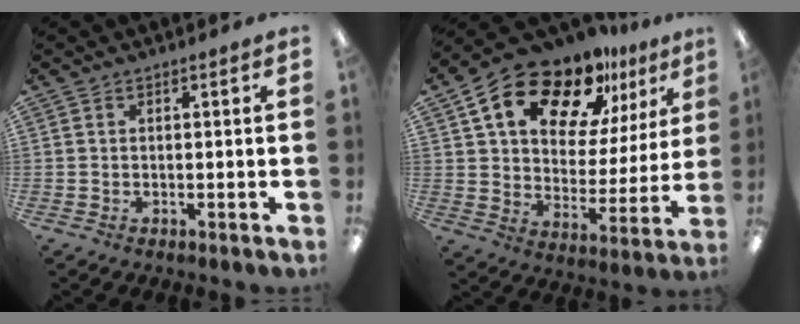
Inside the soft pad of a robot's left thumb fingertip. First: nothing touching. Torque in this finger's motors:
{"motor_torque": [2.14, 2.34, 1.38, -1.38, 0.15]}